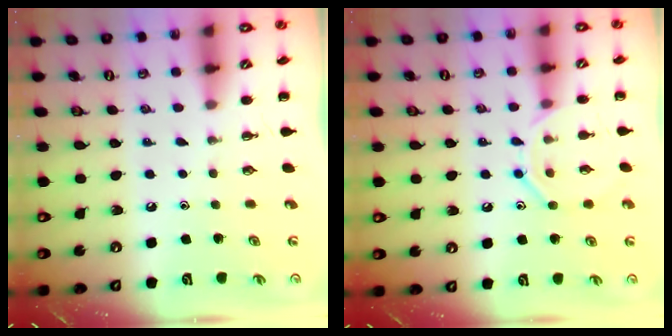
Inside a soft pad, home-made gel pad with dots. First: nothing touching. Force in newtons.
{"total": 9.3, "press": 9.3, "slide": 0.8}